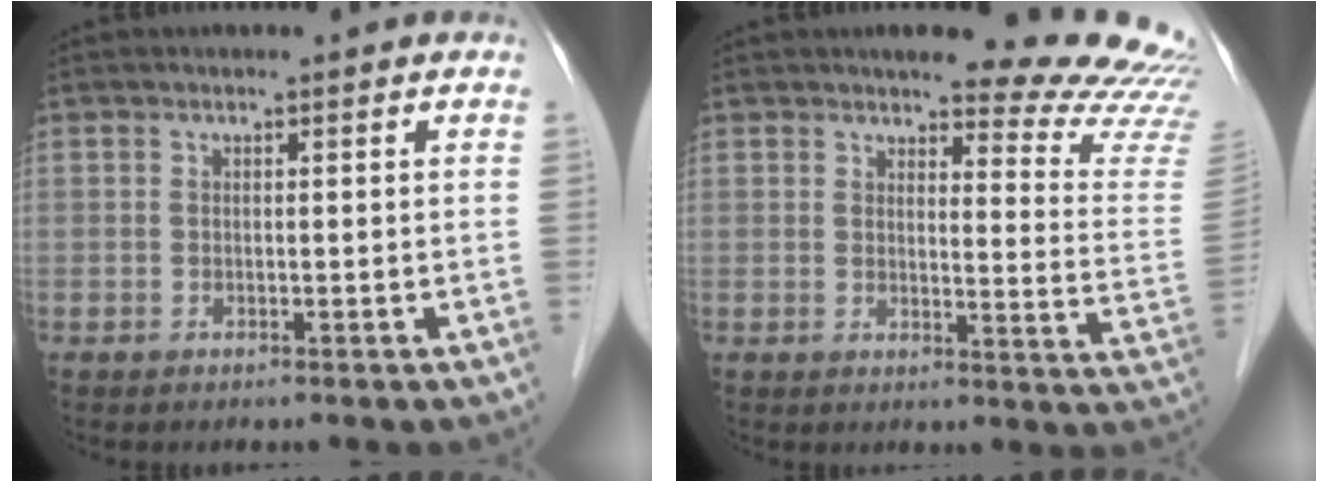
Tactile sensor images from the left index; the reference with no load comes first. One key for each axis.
{"total": 15.5, "fx": 14.8, "fy": 1.4, "fz": 4.7, "tx": -0.038, "ty": -0.110, "tz": 0.140}